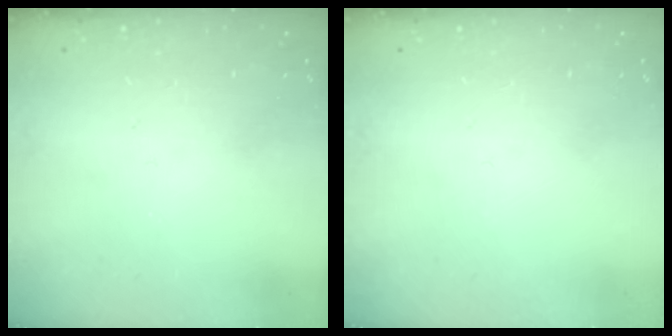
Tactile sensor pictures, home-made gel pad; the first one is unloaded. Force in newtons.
{"total": 0.0}